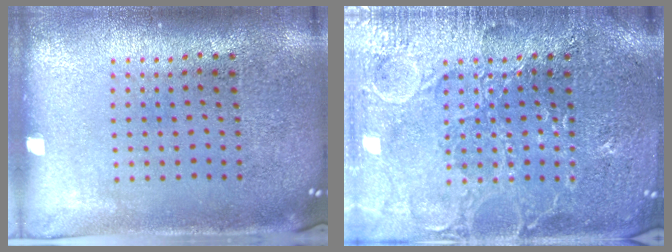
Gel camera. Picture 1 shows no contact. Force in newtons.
{"total": 5.6, "press": 5.5, "slide": 0.7}